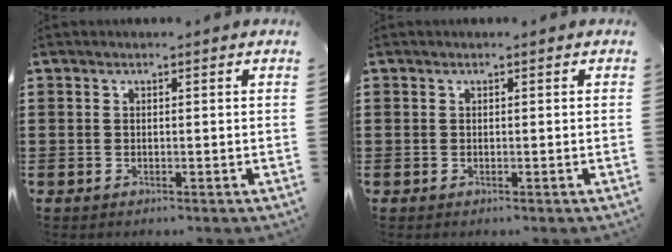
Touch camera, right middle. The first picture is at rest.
{"total": 0.0}